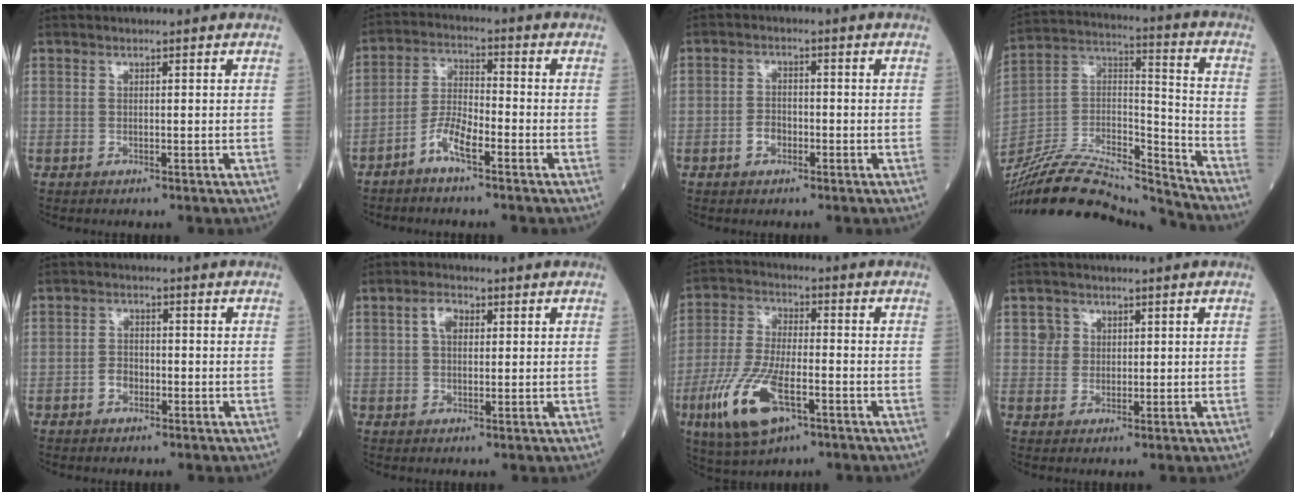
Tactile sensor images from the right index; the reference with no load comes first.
{"total": 5.7, "force": [-3.6, 1.3, 4.2], "torque": [-0.091, 0.005, -0.073]}
{"total": 2.7, "force": [-1.2, 1.9, 1.6], "torque": [-0.025, 0.006, -0.023]}
{"total": 23.7, "force": [-22.4, 3.1, 7.0], "torque": [-0.168, 0.012, -0.384]}
{"total": 2.5, "force": [-1.1, 1.8, 1.4], "torque": [-0.020, 0.006, -0.021]}
{"total": 3.2, "force": [1.0, 1.9, 2.3], "torque": [-0.045, 0.010, 0.018]}
{"total": 12.6, "force": [-5.5, 4.5, 10.4], "torque": [-0.225, -0.015, -0.099]}
{"total": 2.6, "force": [1.0, 2.4, 0.3], "torque": [0.002, 0.001, 0.013]}